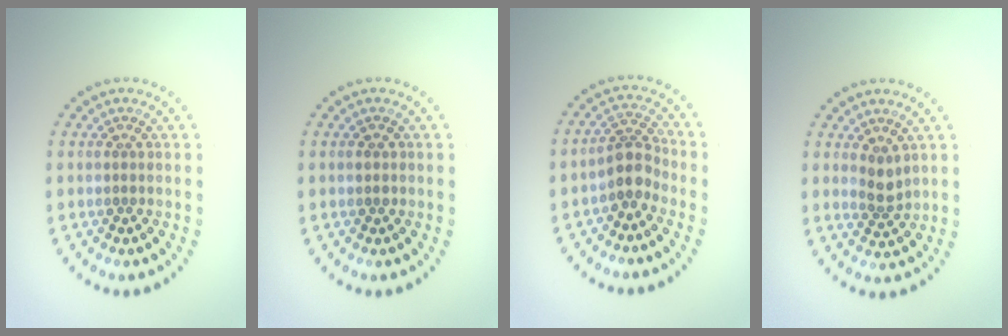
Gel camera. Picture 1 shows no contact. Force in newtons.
{"total": 0.9, "press": 0.9, "slide": 0.3}
{"total": 2.8, "press": 2.3, "slide": 1.6}
{"total": 1.8, "press": 1.4, "slide": 1.1}